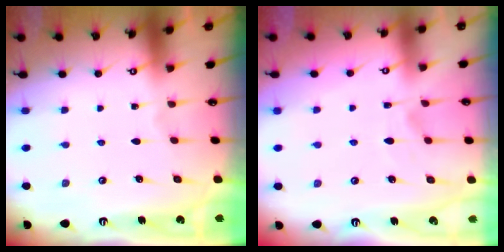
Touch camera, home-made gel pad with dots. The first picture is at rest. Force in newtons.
{"total": 2.5, "press": 2.2, "slide": 1.2}